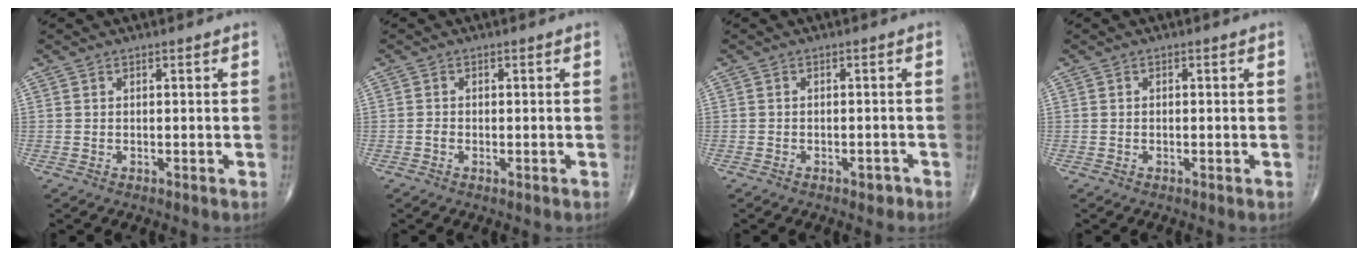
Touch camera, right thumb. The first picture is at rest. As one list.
[{"total": 0.7, "force": [-0.3, 0.4, 0.5], "torque": [-0.013, 0.003, -0.008]}, {"total": 1.7, "force": [-1.1, 1.0, 0.8], "torque": [-0.007, 0.006, -0.016]}, {"total": 0.0}]